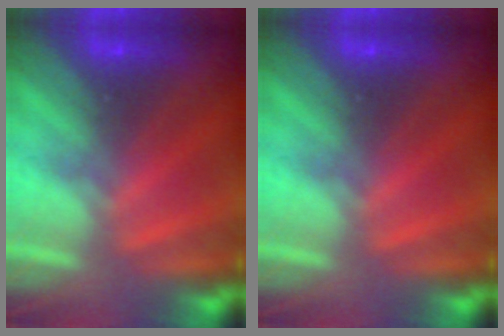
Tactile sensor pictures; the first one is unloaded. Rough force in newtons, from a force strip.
{"total": 0.0}